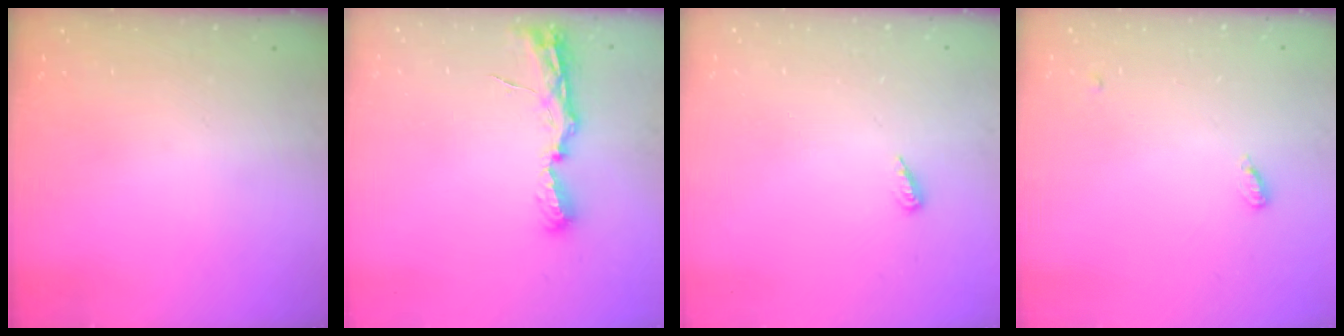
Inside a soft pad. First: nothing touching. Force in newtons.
{"total": 8.0, "press": 8.0, "slide": 0.8}
{"total": 6.0, "press": 6.0, "slide": 0.6}
{"total": 4.0, "press": 3.9, "slide": 0.7}